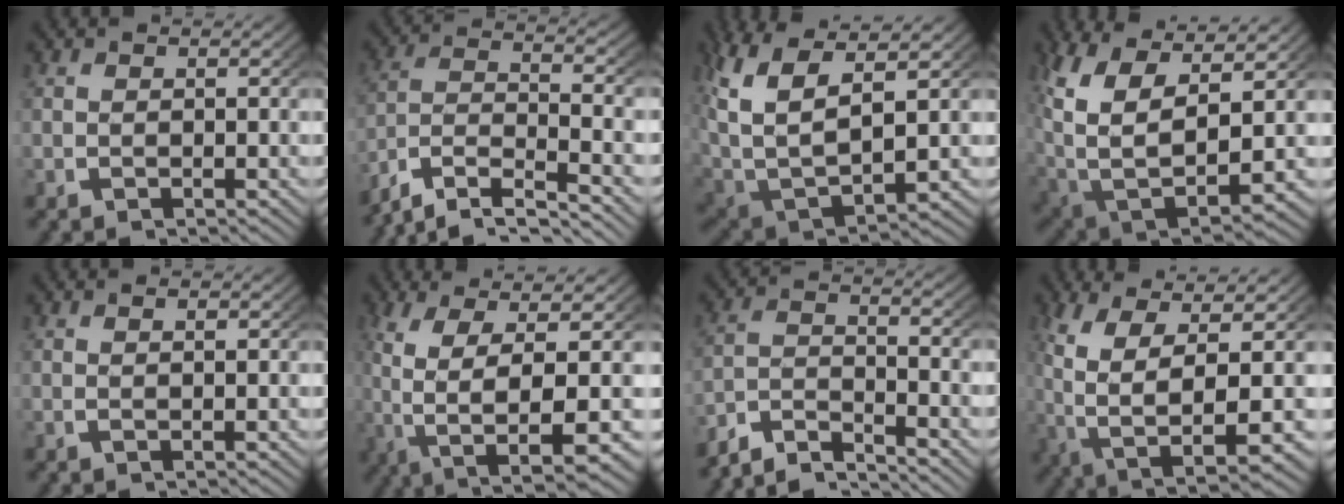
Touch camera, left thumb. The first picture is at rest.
{"total": 11.3, "force": [-5.4, 7.1, 7.0], "torque": [-0.161, -0.040, -0.079]}
{"total": 14.3, "force": [2.2, 10.4, 9.6], "torque": [-0.243, -0.053, 0.054]}
{"total": 15.0, "force": [0.9, 10.8, 10.4], "torque": [-0.251, -0.067, 0.042]}
{"total": 0.7, "force": [0.2, 0.0, 0.6], "torque": [-0.013, -0.002, 0.007]}
{"total": 10.9, "force": [-1.2, 4.4, 9.9], "torque": [-0.182, -0.024, 0.001]}
{"total": 6.2, "force": [-4.7, 2.7, 3.0], "torque": [-0.057, -0.014, -0.081]}
{"total": 10.8, "force": [-0.8, 5.5, 9.3], "torque": [-0.194, -0.035, 0.014]}